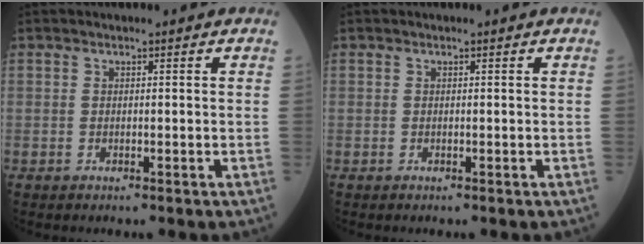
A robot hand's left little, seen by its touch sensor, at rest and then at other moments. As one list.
[{"total": 0.0}]